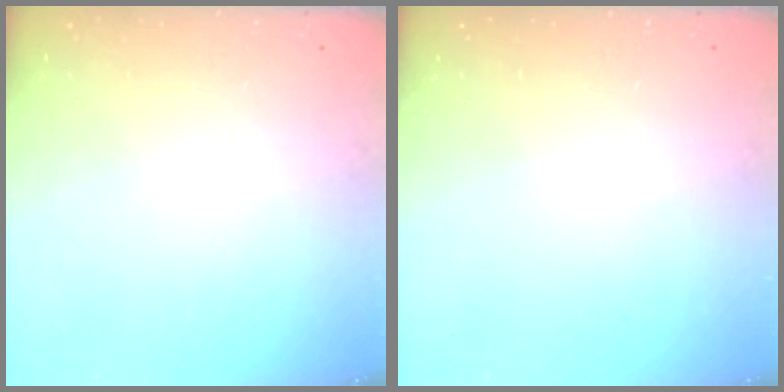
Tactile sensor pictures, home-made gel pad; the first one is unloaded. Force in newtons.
{"total": 0.0}